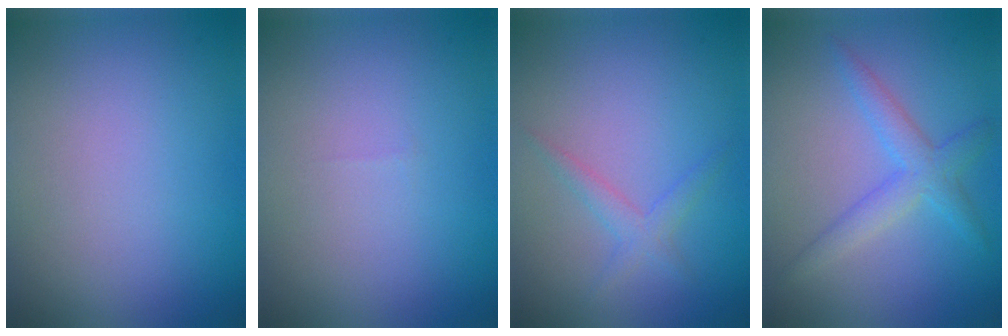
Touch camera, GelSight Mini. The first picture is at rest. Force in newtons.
{"total": 0.0}
{"total": 1.7, "press": 1.7, "slide": 0.1}
{"total": 3.0, "press": 3.0, "slide": 0.1}